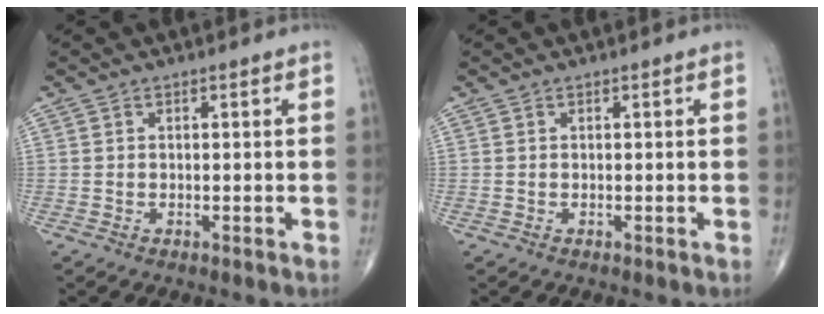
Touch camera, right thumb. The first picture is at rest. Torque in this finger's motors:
{"motor_torque": [0.26, 0.26, 0.00, 0.00, 0.00]}